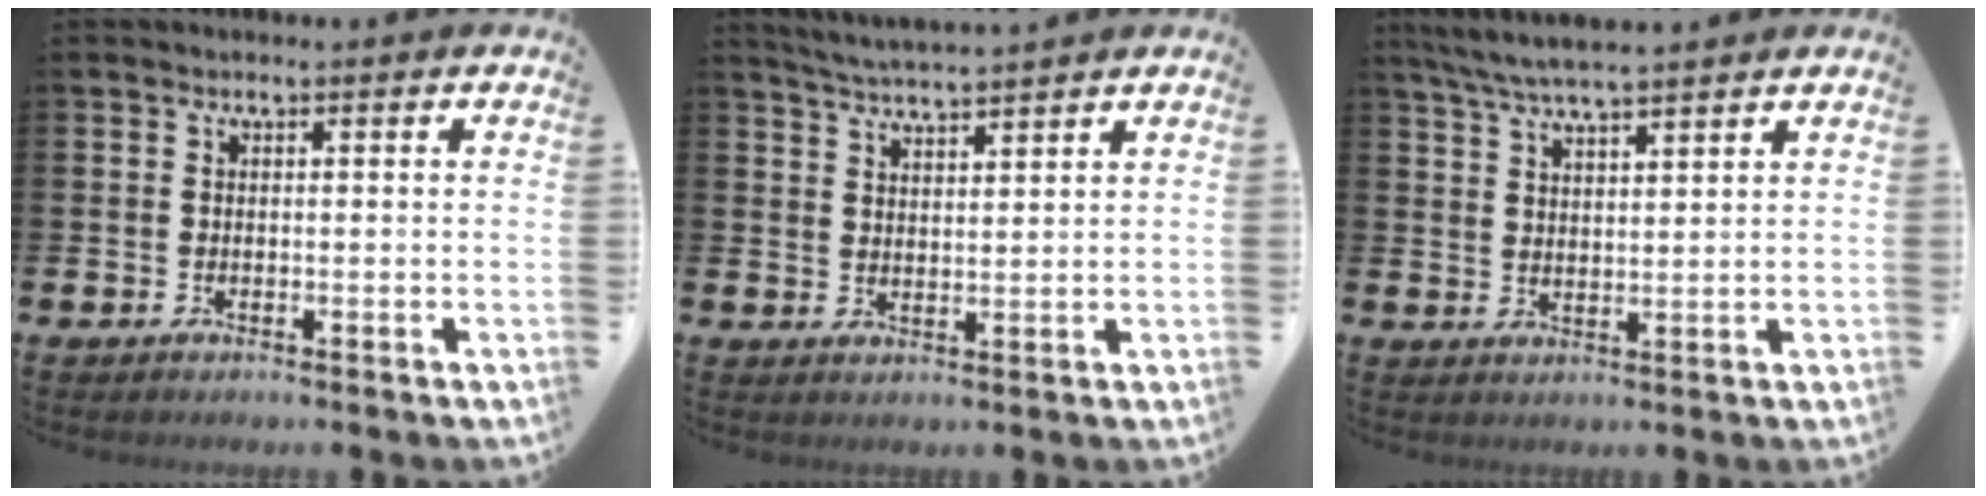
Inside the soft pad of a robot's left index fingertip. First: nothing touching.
{"total": 3.9, "force": [3.9, -0.3, 0.5], "torque": [-0.024, -0.017, 0.070]}
{"total": 5.4, "force": [5.1, 0.1, 1.8], "torque": [-0.053, -0.016, 0.094]}